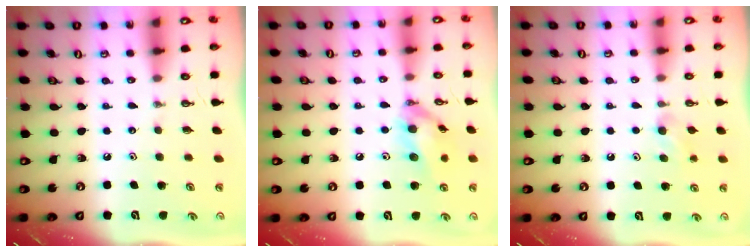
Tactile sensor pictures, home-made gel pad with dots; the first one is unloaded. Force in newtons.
{"total": 13.1, "press": 13.0, "slide": 1.7}
{"total": 4.4, "press": 4.2, "slide": 1.1}